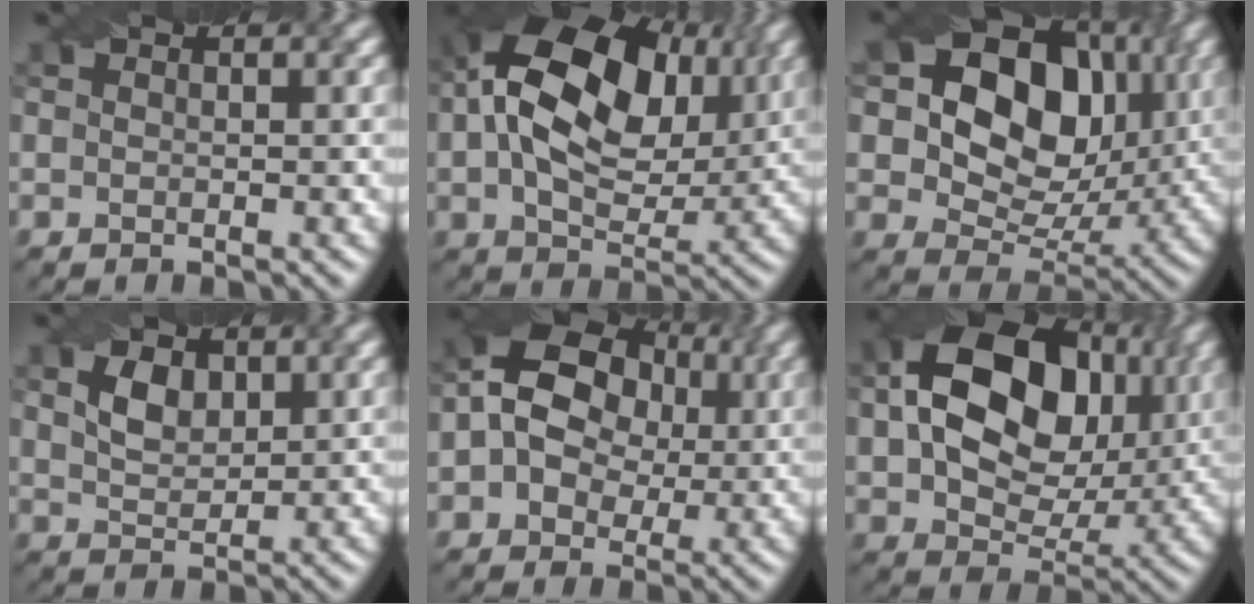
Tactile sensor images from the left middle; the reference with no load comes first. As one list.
[{"total": 16.3, "force": [4.1, 10.6, 11.7], "torque": [-0.200, 0.037, 0.073]}, {"total": 12.8, "force": [3.1, 9.2, 8.3], "torque": [-0.135, 0.006, 0.050]}, {"total": 2.7, "force": [1.3, 1.7, 1.6], "torque": [-0.037, 0.002, 0.027]}, {"total": 11.7, "force": [2.3, 9.3, 6.7], "torque": [-0.133, 0.049, 0.015]}, {"total": 15.4, "force": [3.6, 10.5, 10.7], "torque": [-0.185, 0.009, 0.069]}]